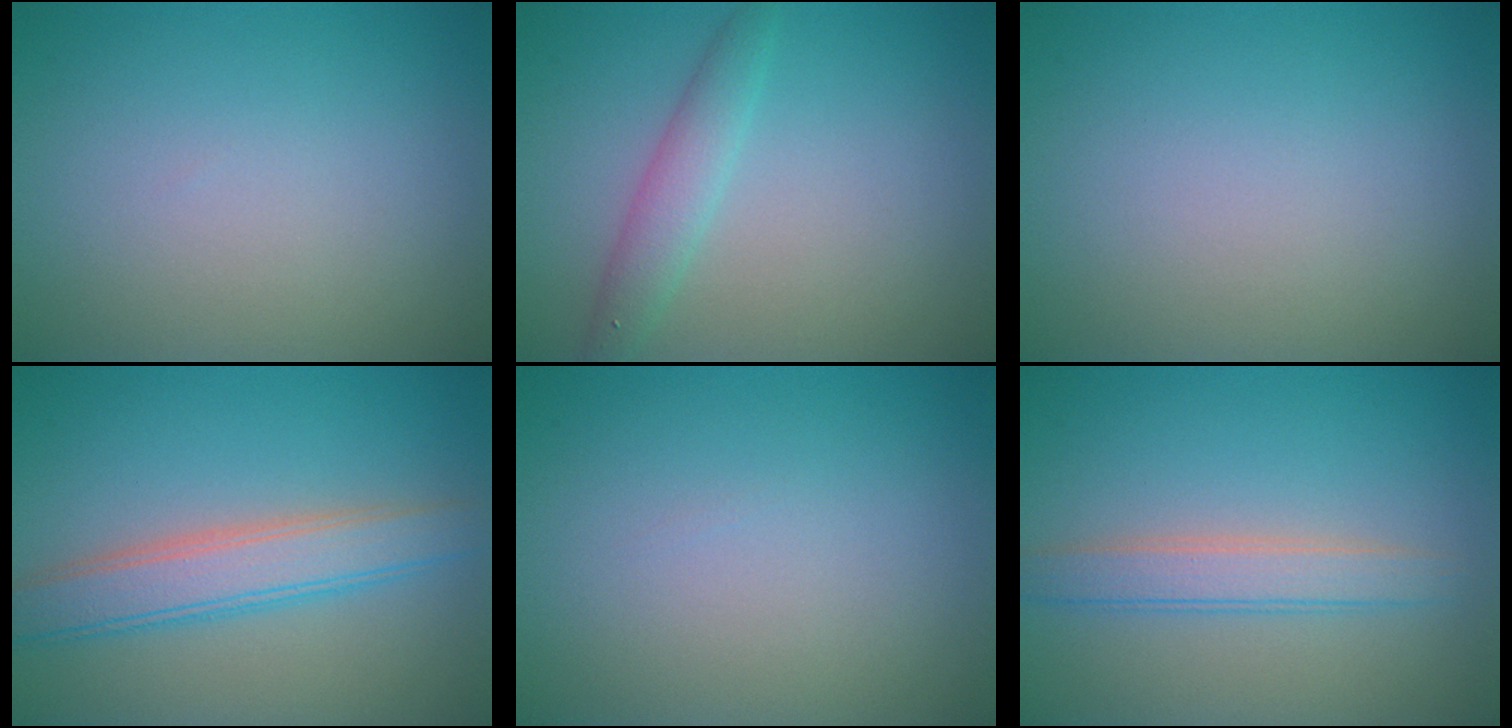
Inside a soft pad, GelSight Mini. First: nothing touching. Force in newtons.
{"total": 2.5, "press": 2.5, "slide": 0.2}
{"total": 0.0}
{"total": 3.9, "press": 3.9, "slide": 0.2}
{"total": 0.0}
{"total": 2.7, "press": 2.7, "slide": 0.0}